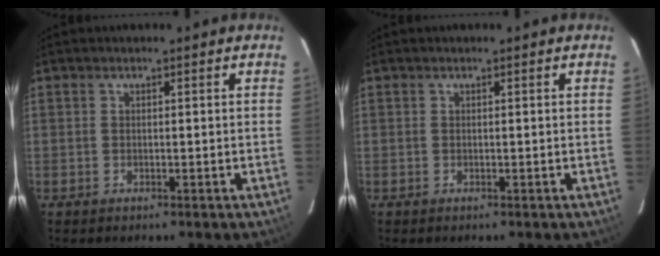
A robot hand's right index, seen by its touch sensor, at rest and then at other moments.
{"total": 0.0}